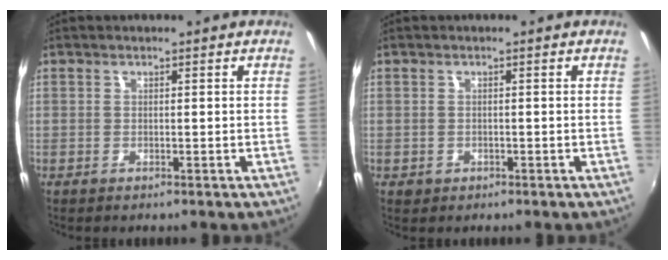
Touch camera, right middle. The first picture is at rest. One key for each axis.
{"total": 1.4, "fx": -0.5, "fy": 1.3, "fz": 0.4, "tx": -0.009, "ty": -0.003, "tz": -0.005}